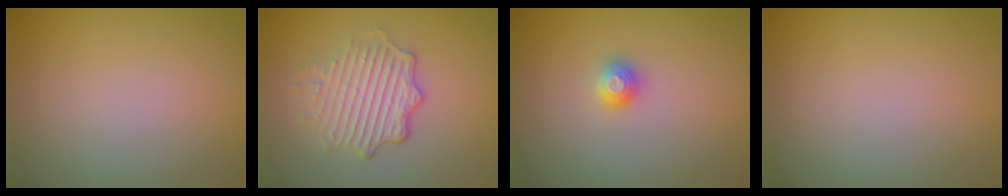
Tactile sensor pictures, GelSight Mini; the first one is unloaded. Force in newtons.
{"total": 4.8, "press": 3.4, "slide": 3.4}
{"total": 1.1, "press": 1.1, "slide": 0.0}
{"total": 0.0}